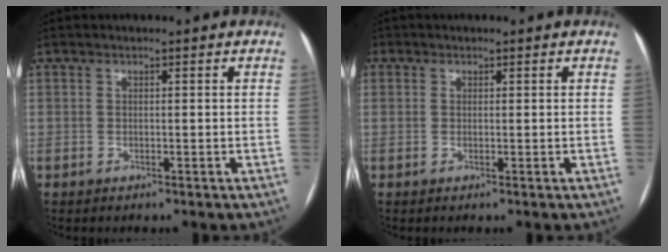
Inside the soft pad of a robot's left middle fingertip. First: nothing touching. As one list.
[{"total": 1.1, "force": [0.4, 1.0, 0.2], "torque": [0.006, 0.001, 0.002]}]